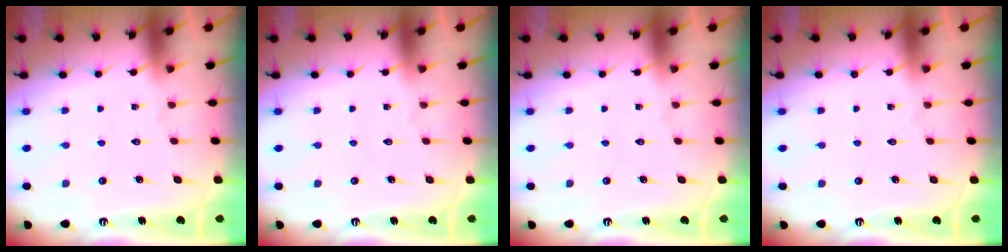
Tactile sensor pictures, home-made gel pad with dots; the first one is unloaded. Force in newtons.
{"total": 0.0}
{"total": 0.0}
{"total": 0.0}